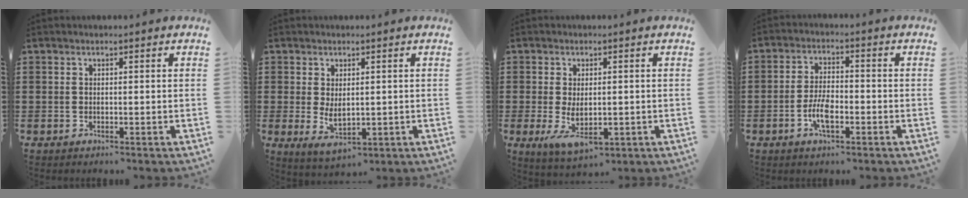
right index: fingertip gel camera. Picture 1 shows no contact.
{"total": 4.0, "force": [0.1, 2.2, 3.3], "torque": [-0.070, -0.005, -0.002]}
{"total": 4.8, "force": [-0.8, 2.5, 4.0], "torque": [-0.077, -0.002, -0.018]}
{"total": 5.1, "force": [-1.9, 2.1, 4.3], "torque": [-0.099, -0.001, -0.041]}